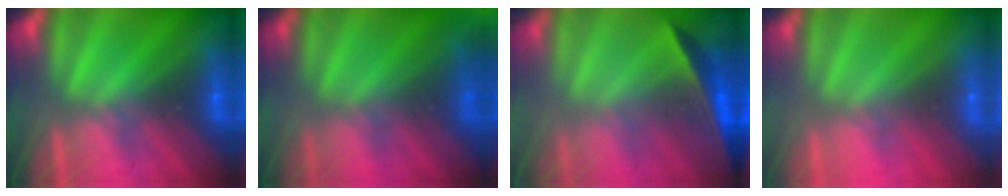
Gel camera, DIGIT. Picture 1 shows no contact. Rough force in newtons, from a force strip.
{"total": 10.1}
{"total": 1.7}
{"total": 2.9}